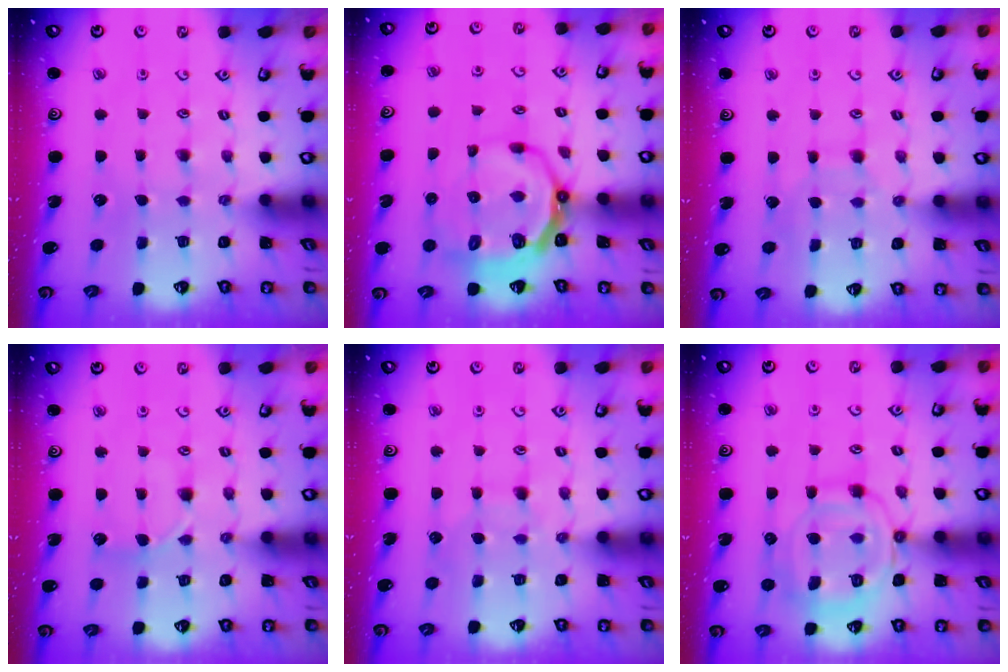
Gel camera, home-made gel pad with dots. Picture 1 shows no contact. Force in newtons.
{"total": 10.0, "press": 9.2, "slide": 3.8}
{"total": 4.2, "press": 4.2, "slide": 0.3}
{"total": 3.5, "press": 3.5, "slide": 0.5}
{"total": 6.2, "press": 6.2, "slide": 0.3}
{"total": 12.7, "press": 12.6, "slide": 1.1}